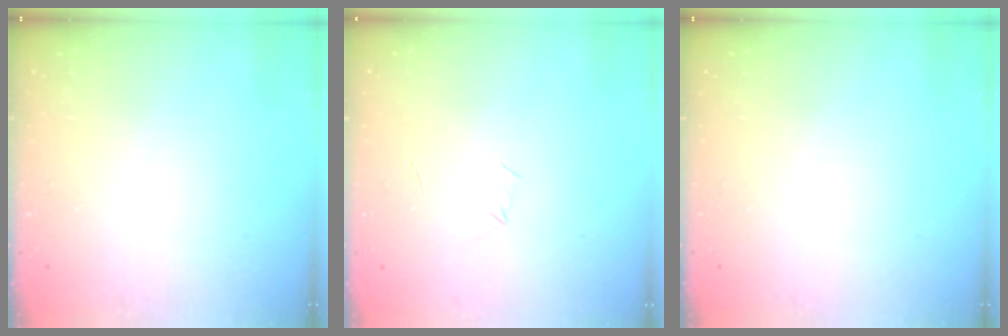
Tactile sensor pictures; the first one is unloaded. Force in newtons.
{"total": 3.6, "press": 3.5, "slide": 1.0}
{"total": 0.0}